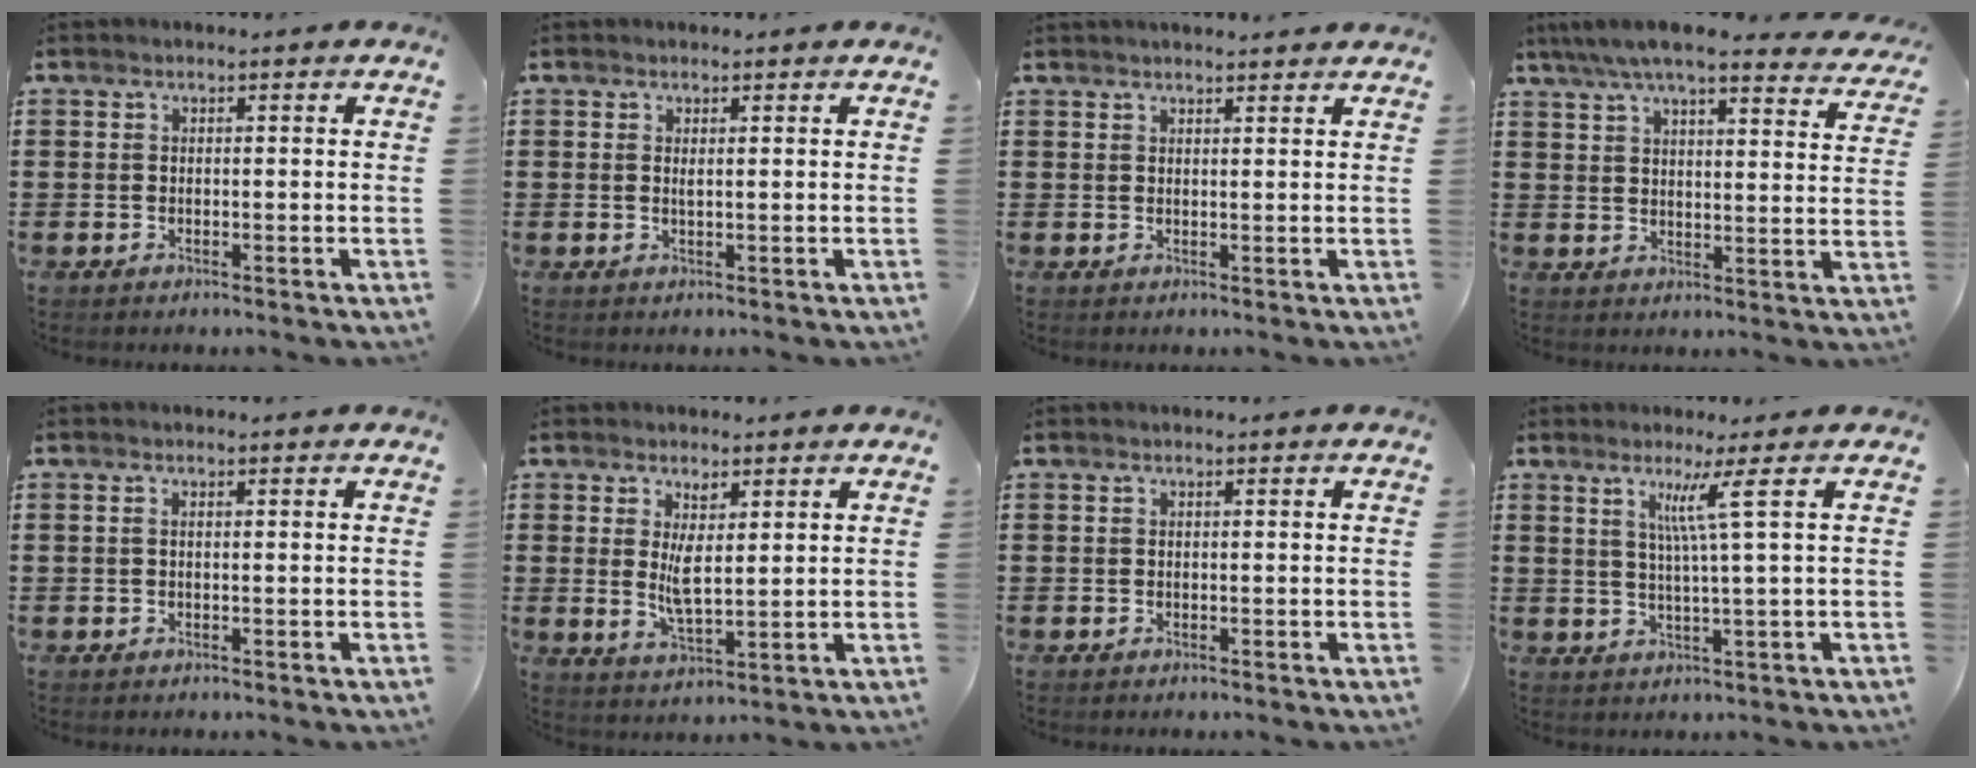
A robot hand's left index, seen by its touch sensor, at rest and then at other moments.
{"total": 0.5, "force": [0.4, 0.1, 0.4], "torque": [-0.011, 0.000, 0.007]}
{"total": 1.6, "force": [1.5, 0.2, 0.2], "torque": [-0.007, 0.002, 0.030]}
{"total": 7.1, "force": [6.1, 0.6, 3.5], "torque": [-0.089, -0.024, 0.107]}
{"total": 0.6, "force": [0.1, 0.1, 0.6], "torque": [-0.011, -0.002, 0.002]}
{"total": 4.8, "force": [1.6, 2.0, 4.1], "torque": [-0.077, 0.000, 0.028]}
{"total": 0.0}
{"total": 5.4, "force": [2.1, -1.1, 4.8], "torque": [-0.101, -0.006, 0.029]}